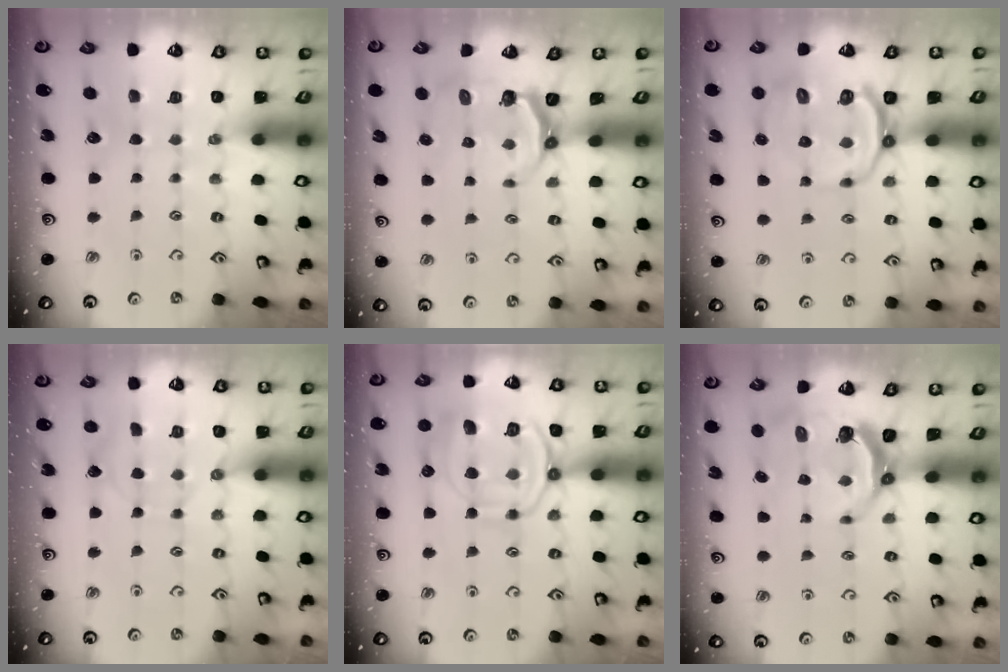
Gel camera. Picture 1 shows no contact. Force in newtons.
{"total": 5.0, "press": 4.1, "slide": 2.9}
{"total": 9.9, "press": 9.4, "slide": 2.9}
{"total": 3.8, "press": 3.8, "slide": 0.4}
{"total": 14.2, "press": 14.1, "slide": 1.4}
{"total": 4.9, "press": 3.8, "slide": 3.1}